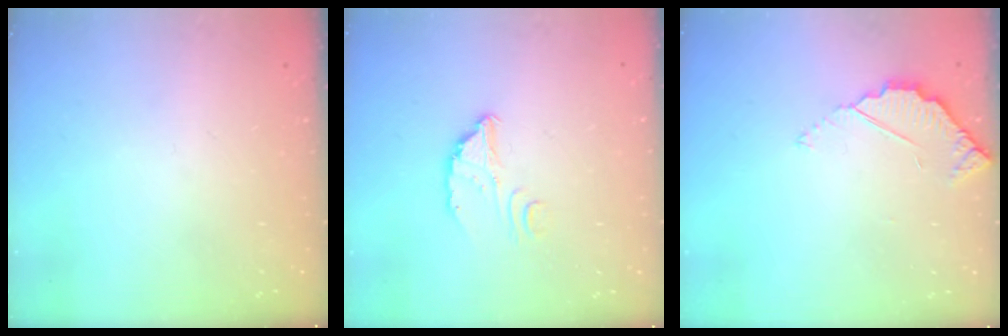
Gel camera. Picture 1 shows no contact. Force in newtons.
{"total": 3.2, "press": 3.2, "slide": 0.2}
{"total": 3.0, "press": 3.0, "slide": 0.3}